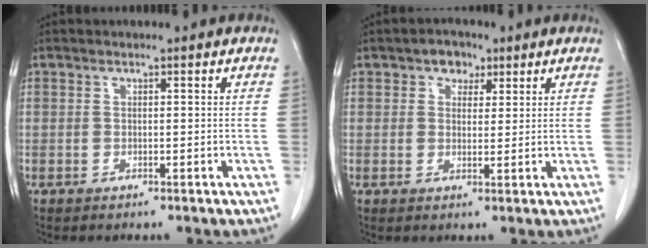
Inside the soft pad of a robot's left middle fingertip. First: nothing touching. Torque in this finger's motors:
{"motor_torque": [-0.05, 0.07, -0.02, 0.01]}